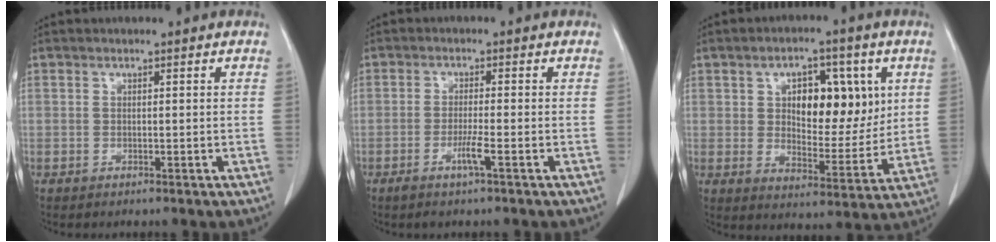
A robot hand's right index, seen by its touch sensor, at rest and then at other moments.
{"total": 3.2, "force": [-1.6, -0.1, 2.8], "torque": [-0.057, -0.004, -0.032]}
{"total": 14.5, "force": [3.7, 7.7, 11.8], "torque": [-0.192, 0.012, 0.069]}